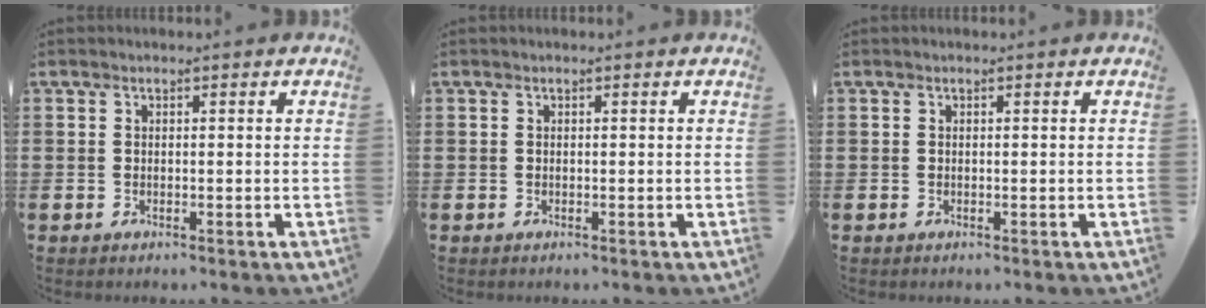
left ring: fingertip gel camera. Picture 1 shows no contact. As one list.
[{"total": 0.0}, {"total": 0.0}]